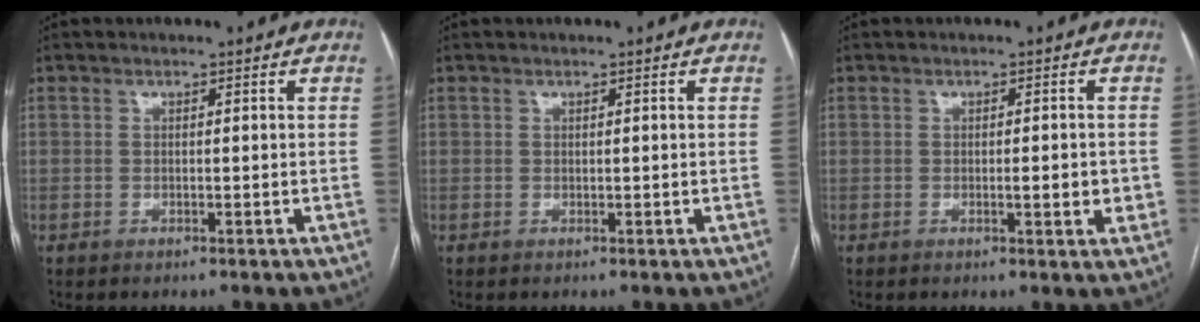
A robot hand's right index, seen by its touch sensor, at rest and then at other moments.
{"total": 0.0}
{"total": 2.8, "force": [-0.4, 0.7, 2.7], "torque": [-0.038, -0.001, -0.005]}